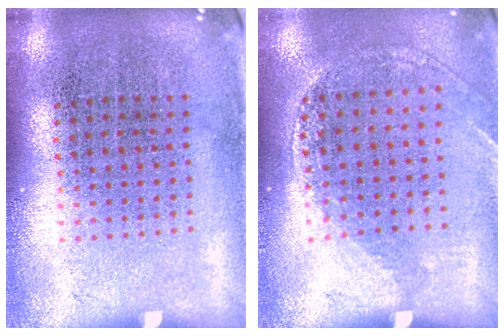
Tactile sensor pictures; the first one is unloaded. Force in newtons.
{"total": 1.2, "press": 1.1, "slide": 0.5}